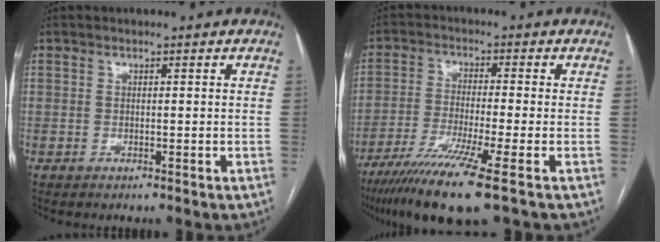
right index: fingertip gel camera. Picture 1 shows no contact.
{"total": 11.5, "force": [-7.3, -0.9, 8.8], "torque": [-0.167, -0.032, -0.128]}